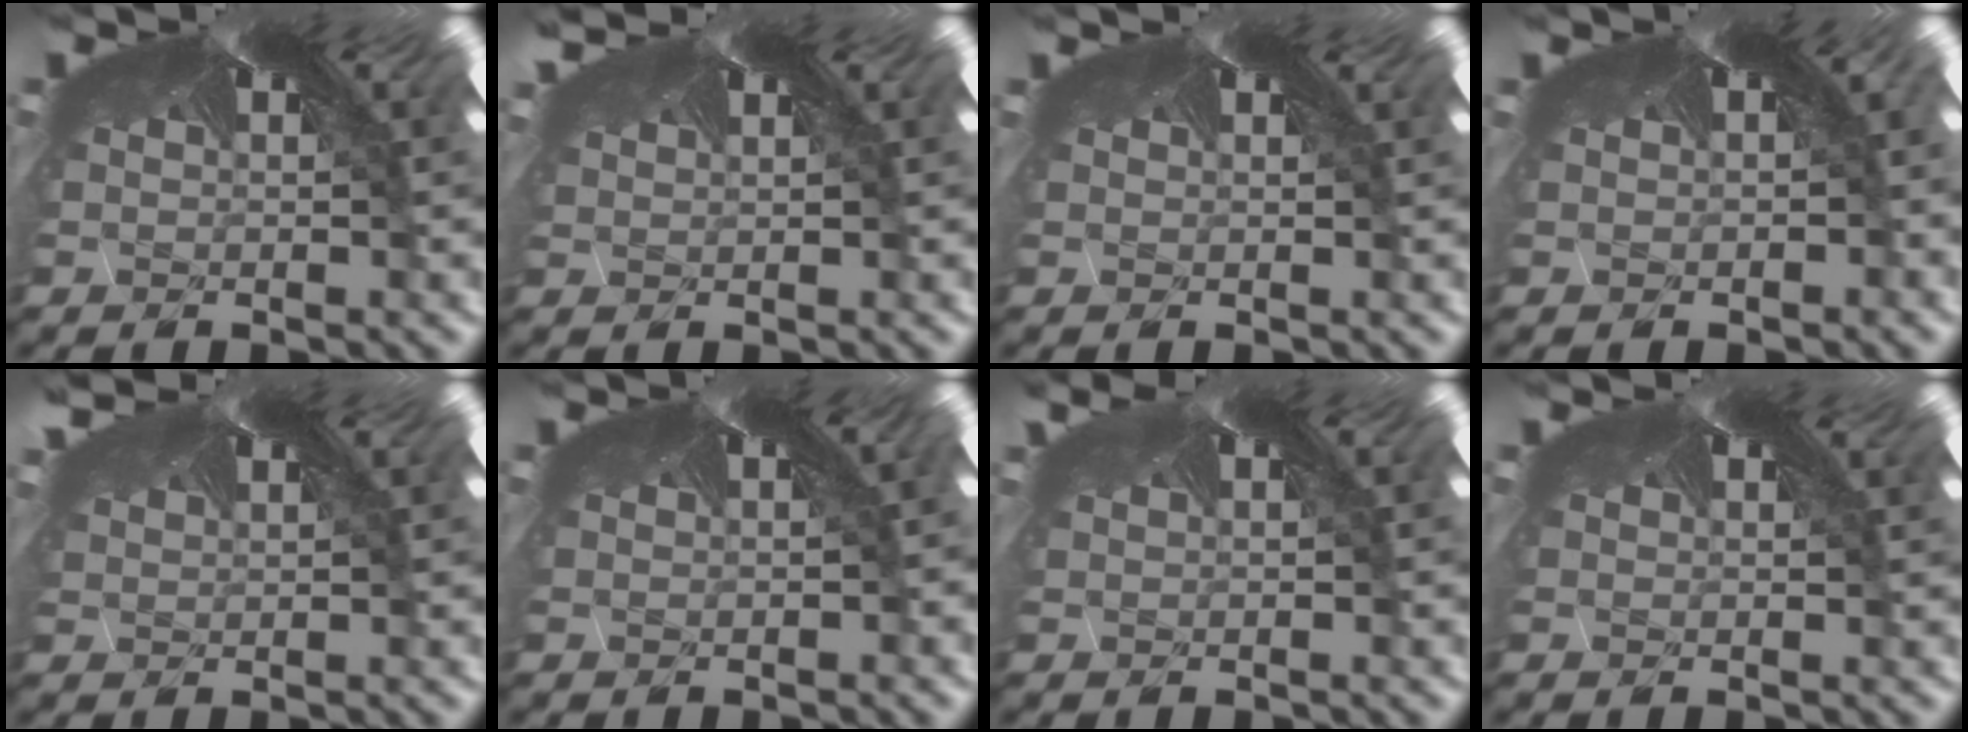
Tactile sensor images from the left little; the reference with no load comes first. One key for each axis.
{"total": 1.1, "fx": 0.9, "fy": 0.6, "fz": 0.0, "tx": -0.023, "ty": 0.003, "tz": 0.017}
{"total": 0.0}
{"total": 0.9, "fx": -0.7, "fy": -0.1, "fz": -0.5, "tx": -0.001, "ty": -0.008, "tz": -0.003}
{"total": 1.4, "fx": 1.0, "fy": 0.9, "fz": 0.3, "tx": -0.028, "ty": 0.004, "tz": 0.021}
{"total": 0.6, "fx": -0.3, "fy": -0.4, "fz": -0.3, "tx": 0.007, "ty": -0.002, "tz": -0.004}
{"total": 0.6, "fx": 0.2, "fy": -0.2, "fz": -0.5, "tx": 0.007, "ty": -0.004, "tz": 0.001}
{"total": 0.6, "fx": 0.3, "fy": 0.3, "fz": 0.3, "tx": -0.003, "ty": -0.001, "tz": 0.005}